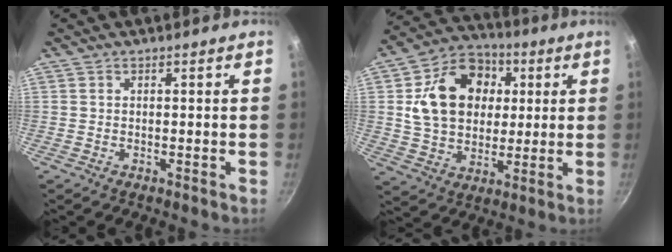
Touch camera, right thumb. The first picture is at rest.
{"total": 18.2, "force": [3.5, 14.1, 11.0], "torque": [-0.157, 0.013, 0.054]}